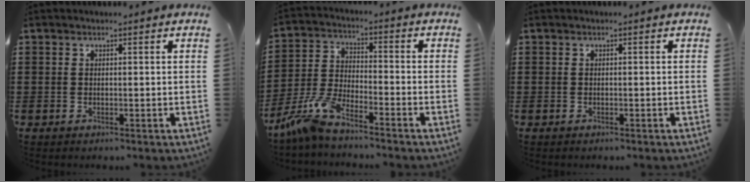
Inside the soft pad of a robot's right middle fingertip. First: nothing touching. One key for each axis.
{"total": 7.5, "fx": -6.5, "fy": 0.6, "fz": 3.7, "tx": -0.097, "ty": -0.009, "tz": -0.132}
{"total": 0.0}